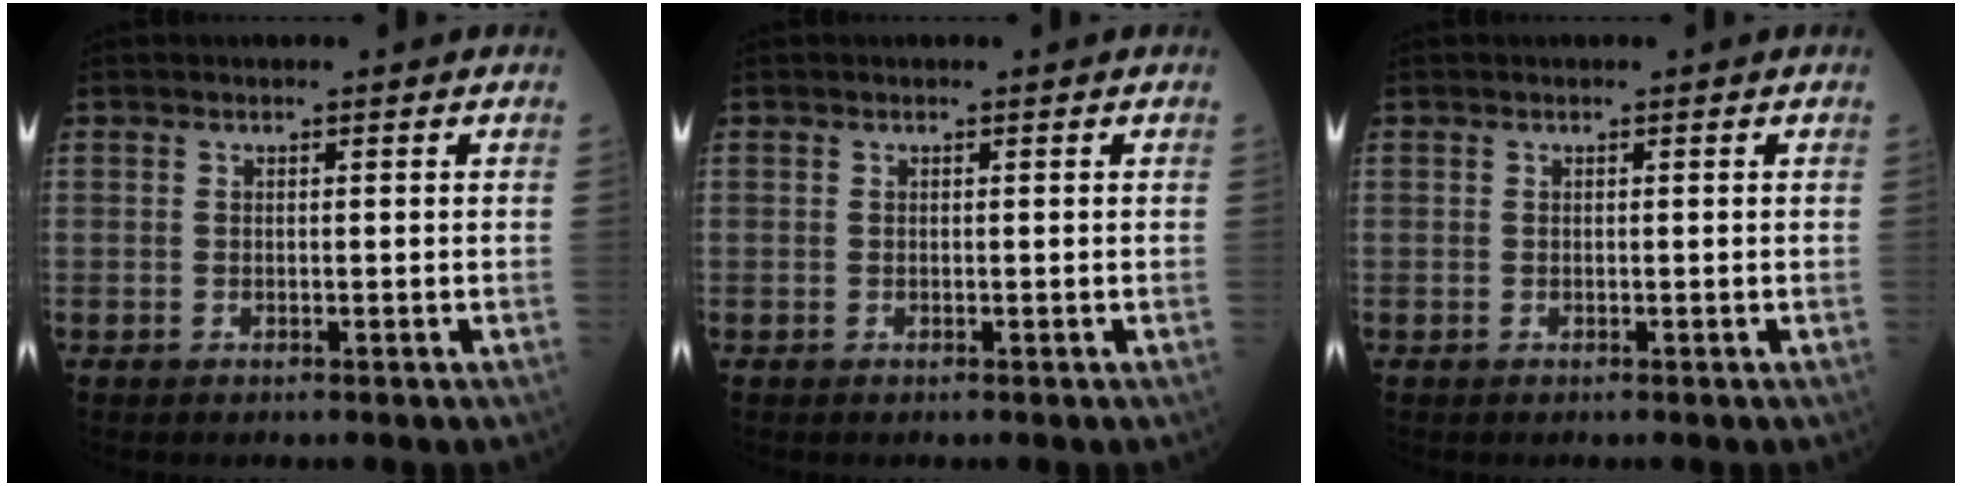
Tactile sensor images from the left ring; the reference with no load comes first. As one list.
[{"total": 0.0}, {"total": 0.0}]